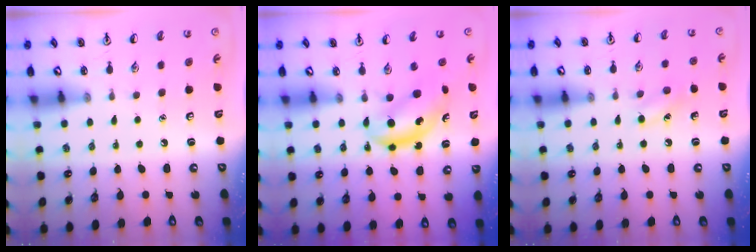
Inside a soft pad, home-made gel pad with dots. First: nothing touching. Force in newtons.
{"total": 5.3, "press": 5.2, "slide": 0.5}
{"total": 7.0, "press": 6.7, "slide": 2.1}